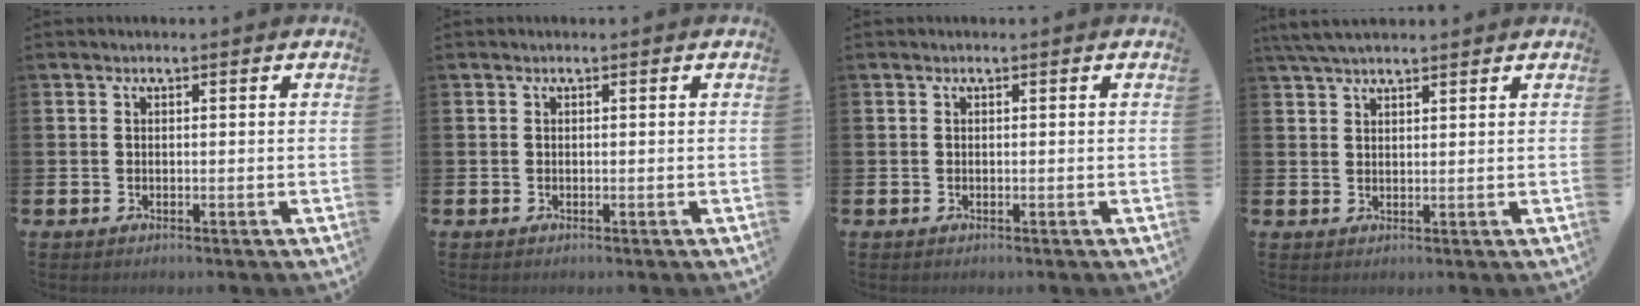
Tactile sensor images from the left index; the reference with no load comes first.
{"total": 0.0}
{"total": 0.0}
{"total": 4.2, "force": [3.6, 1.0, 1.8], "torque": [-0.039, -0.007, 0.067]}